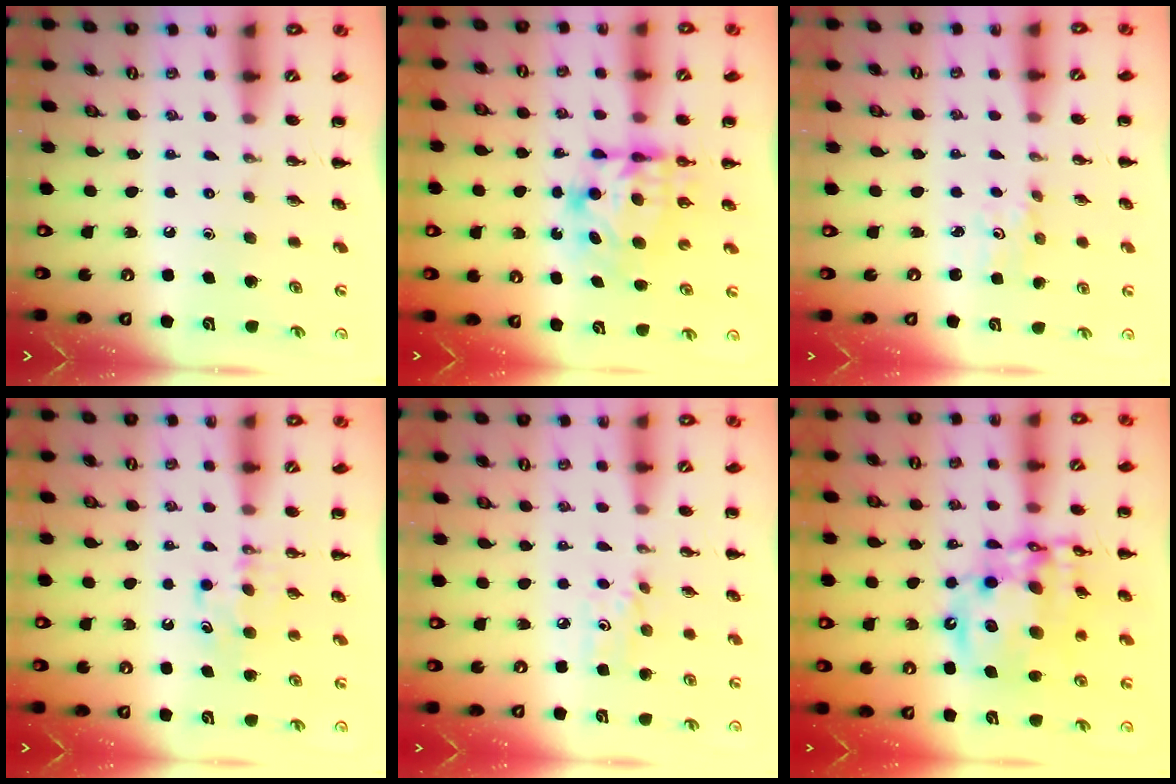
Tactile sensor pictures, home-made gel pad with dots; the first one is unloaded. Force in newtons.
{"total": 6.6, "press": 6.5, "slide": 0.9}
{"total": 1.2, "press": 1.1, "slide": 0.4}
{"total": 5.7, "press": 5.6, "slide": 1.5}
{"total": 5.3, "press": 5.0, "slide": 1.6}
{"total": 18.3, "press": 17.7, "slide": 4.8}